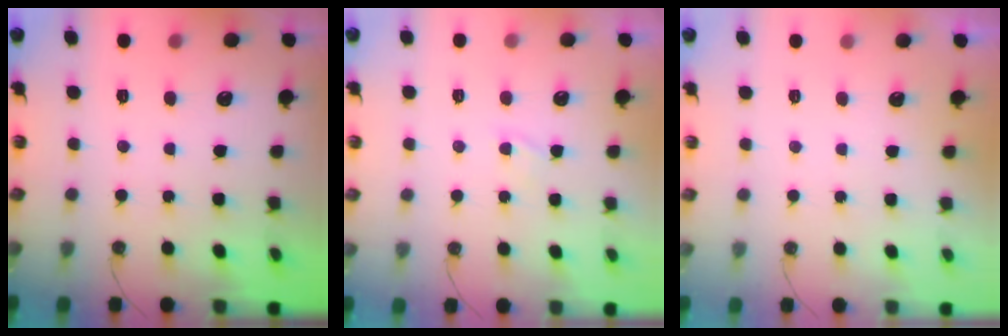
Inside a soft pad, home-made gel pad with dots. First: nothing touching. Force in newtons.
{"total": 1.5, "press": 1.5, "slide": 0.3}
{"total": 0.0}